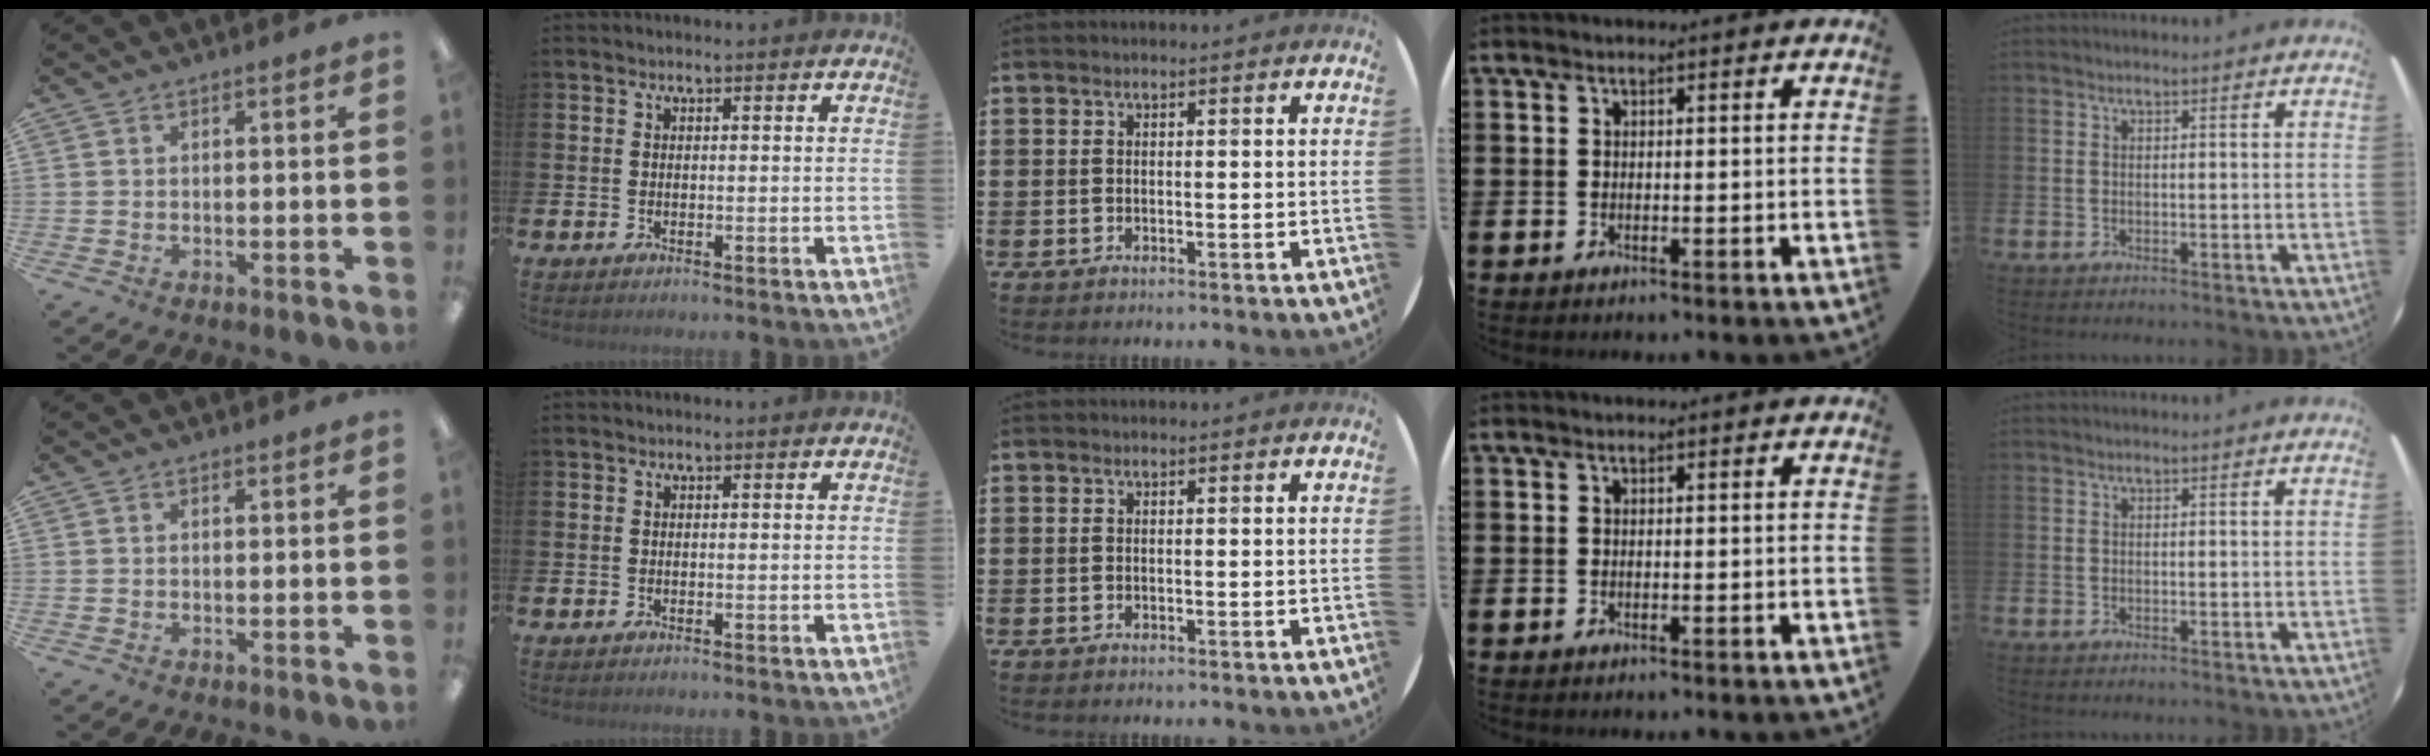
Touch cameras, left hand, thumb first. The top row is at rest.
{}